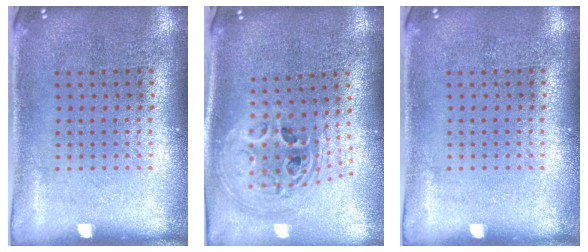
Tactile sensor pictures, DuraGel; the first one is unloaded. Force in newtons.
{"total": 2.5, "press": 1.8, "slide": 1.7}
{"total": 0.0}